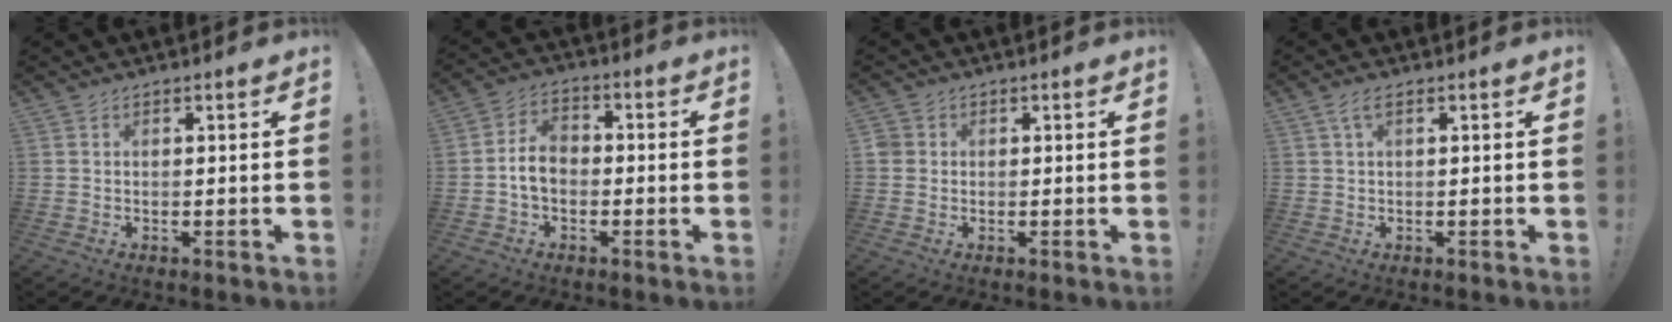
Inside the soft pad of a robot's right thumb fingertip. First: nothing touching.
{"total": 7.3, "force": [-1.3, 5.4, 4.7], "torque": [-0.081, 0.013, -0.022]}
{"total": 2.4, "force": [0.2, 2.2, 0.8], "torque": [-0.010, 0.005, 0.006]}
{"total": 2.5, "force": [0.8, 0.5, 2.3], "torque": [-0.053, 0.004, 0.015]}